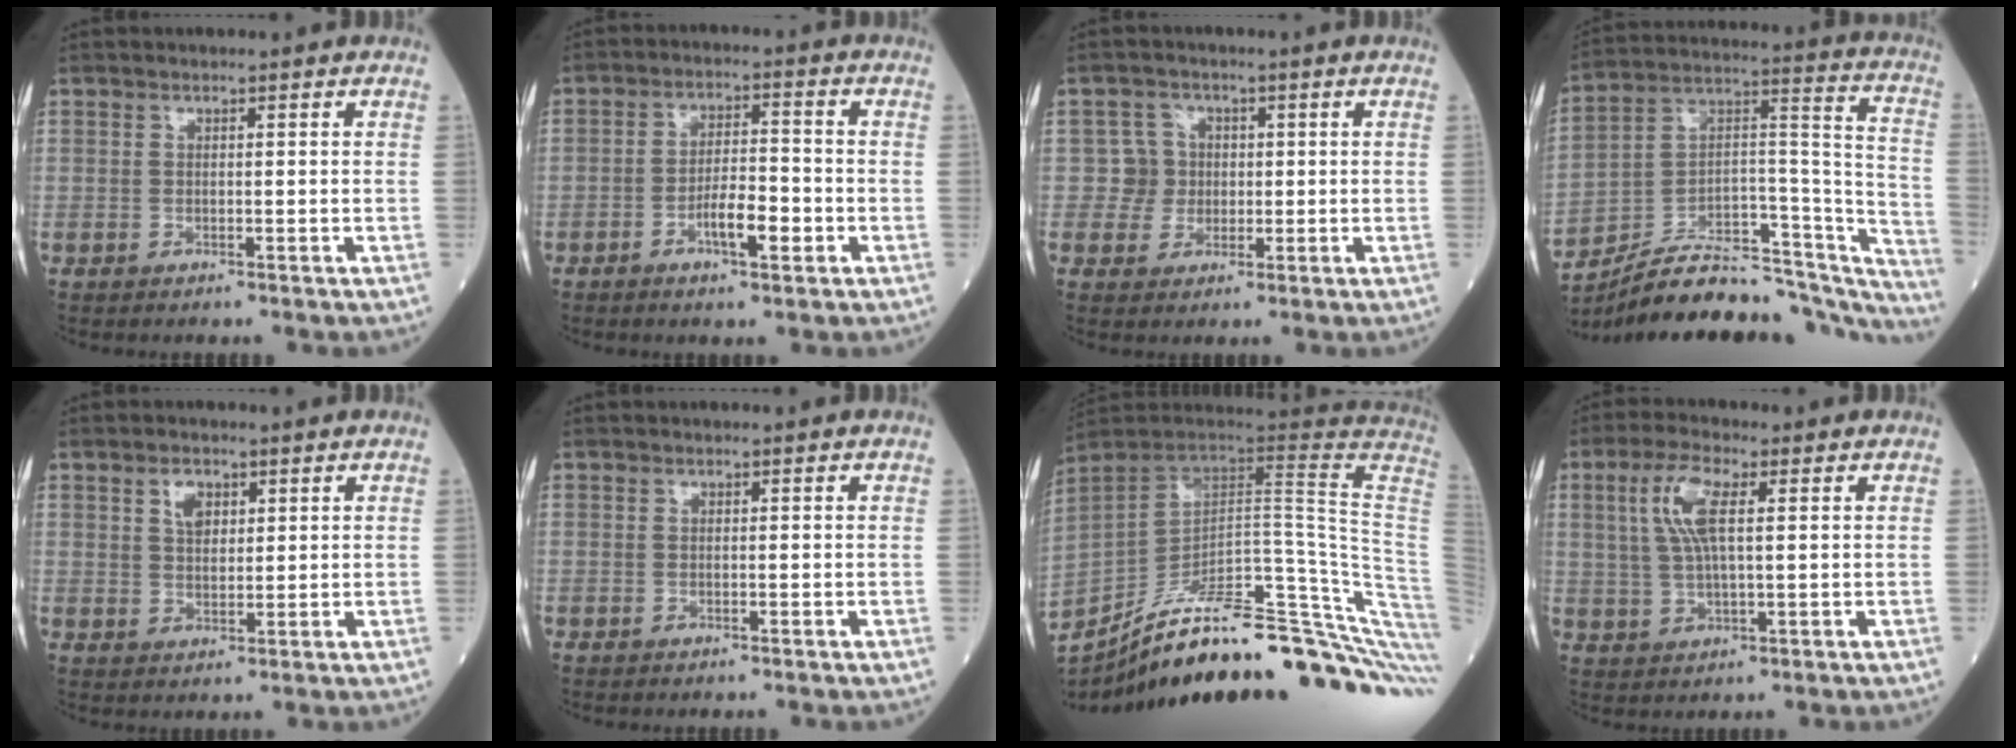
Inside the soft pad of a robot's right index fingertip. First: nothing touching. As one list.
[{"total": 6.0, "force": [-2.4, 1.6, 5.2], "torque": [-0.096, 0.005, -0.041]}, {"total": 3.8, "force": [0.1, 3.8, -0.1], "torque": [0.015, 0.009, 0.002]}, {"total": 28.2, "force": [-25.0, 7.7, 10.5], "torque": [-0.110, 0.048, -0.363]}, {"total": 3.3, "force": [1.6, 1.9, 2.2], "torque": [-0.039, 0.004, 0.032]}, {"total": 0.0}, {"total": 36.2, "force": [-27.7, 3.3, 23.1], "torque": [-0.228, -0.039, -0.380]}, {"total": 7.0, "force": [2.1, 1.7, 6.5], "torque": [-0.143, 0.010, 0.044]}]